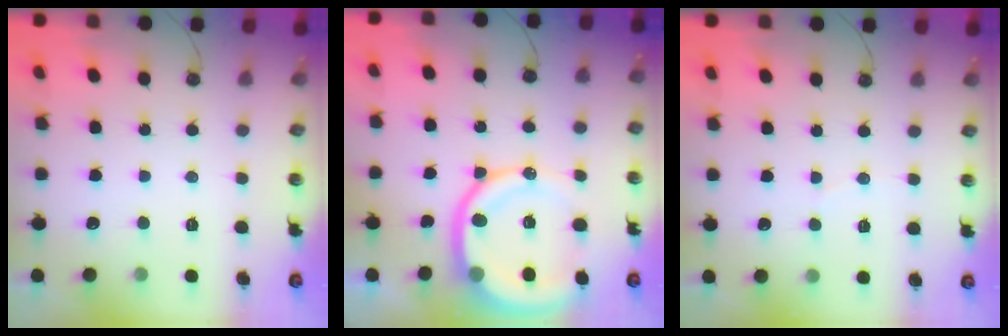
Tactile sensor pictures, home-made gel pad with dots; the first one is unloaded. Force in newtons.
{"total": 15.3, "press": 15.1, "slide": 1.9}
{"total": 2.2, "press": 2.2, "slide": 0.2}